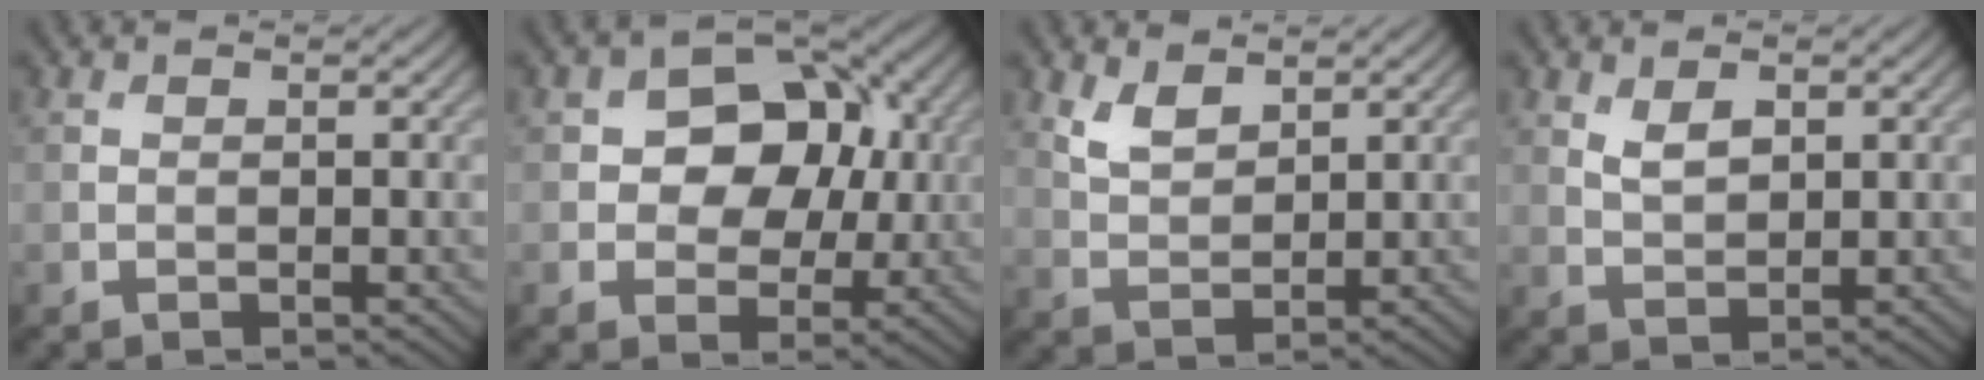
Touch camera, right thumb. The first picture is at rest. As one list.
[{"total": 9.5, "force": [1.2, 7.1, 6.2], "torque": [-0.086, 0.008, 0.003]}, {"total": 3.7, "force": [2.5, 1.7, 2.1], "torque": [-0.051, -0.005, 0.057]}, {"total": 2.6, "force": [1.3, 1.3, 1.9], "torque": [-0.041, -0.004, 0.030]}]